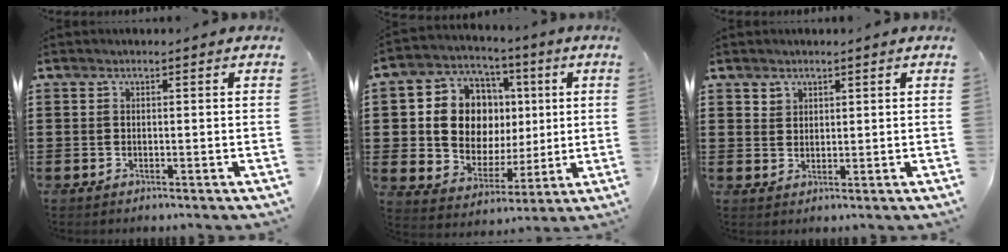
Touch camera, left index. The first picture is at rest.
{"total": 10.9, "force": [1.9, 9.6, 4.8], "torque": [-0.122, -0.001, 0.041]}
{"total": 1.9, "force": [1.4, 1.3, 0.0], "torque": [0.004, 0.000, 0.027]}